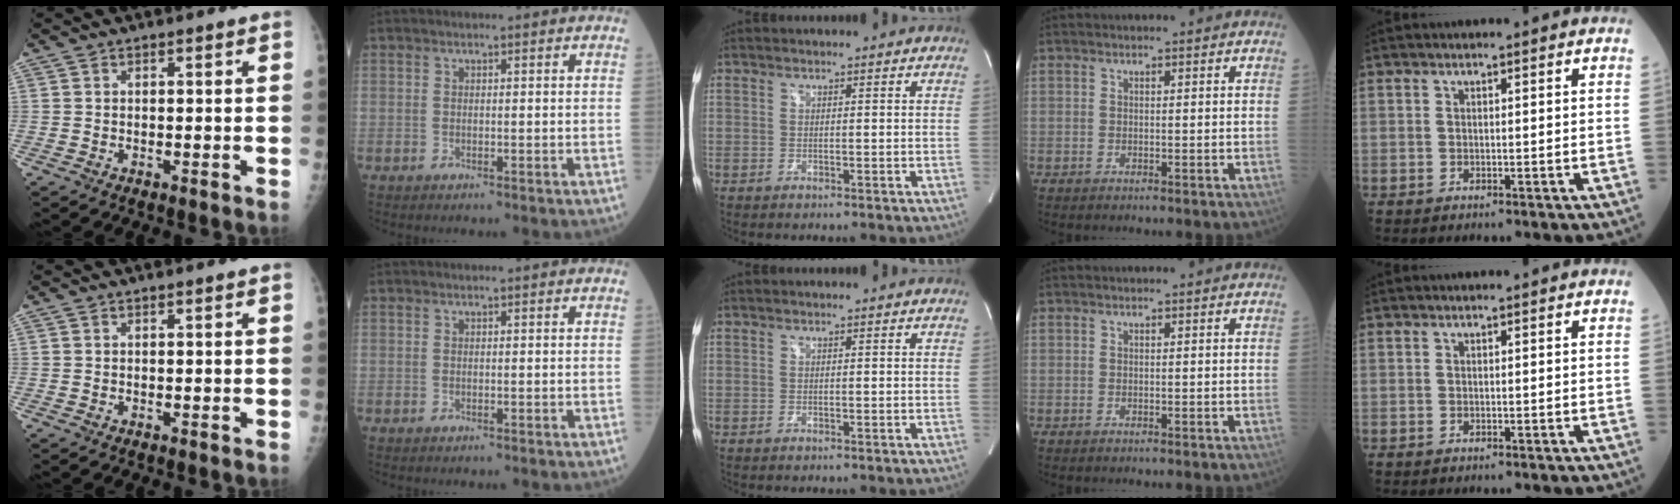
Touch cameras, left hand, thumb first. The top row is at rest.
{}